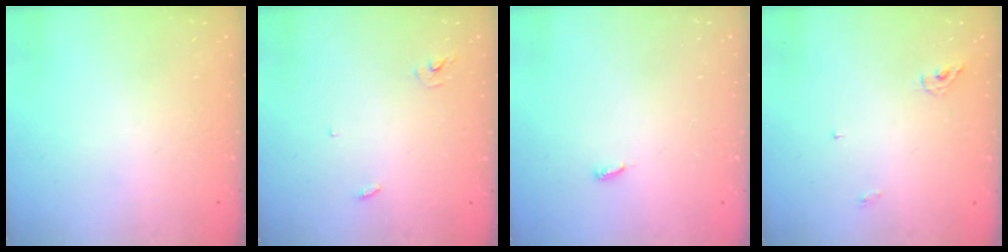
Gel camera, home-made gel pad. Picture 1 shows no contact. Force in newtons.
{"total": 2.9, "press": 2.9, "slide": 0.2}
{"total": 3.9, "press": 3.9, "slide": 0.3}
{"total": 4.3, "press": 4.3, "slide": 0.1}